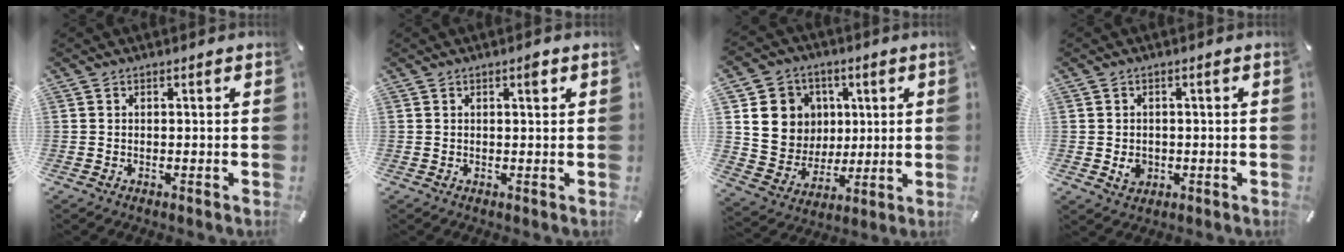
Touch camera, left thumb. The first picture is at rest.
{"total": 1.9, "force": [0.8, 0.6, 1.6], "torque": [-0.017, -0.003, 0.009]}
{"total": 13.2, "force": [3.3, 12.3, 3.3], "torque": [-0.055, -0.015, 0.072]}
{"total": 3.4, "force": [-0.5, 3.0, 1.5], "torque": [-0.009, -0.001, -0.010]}